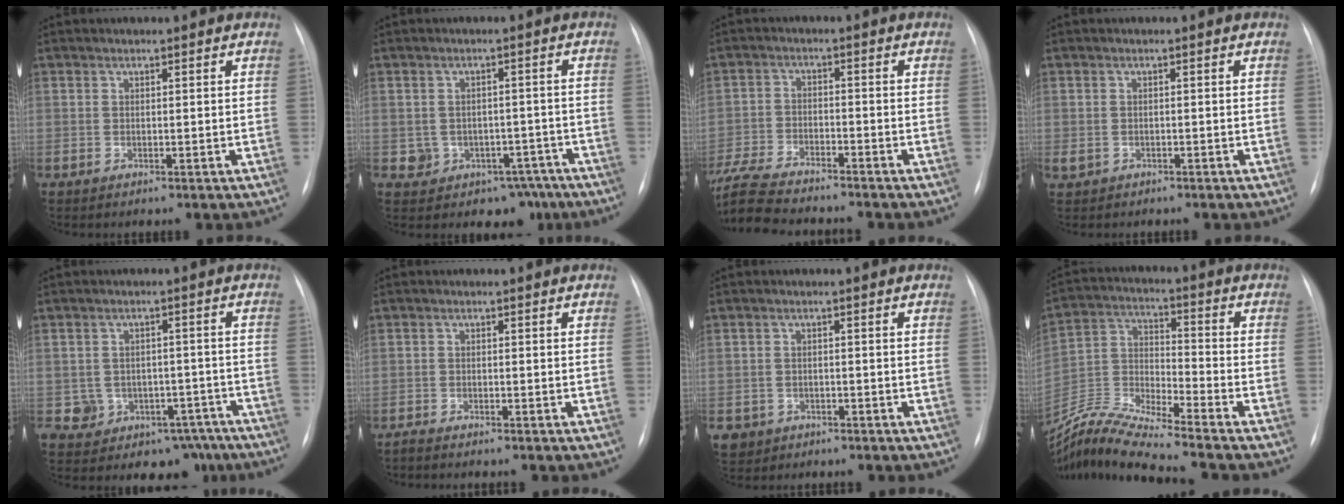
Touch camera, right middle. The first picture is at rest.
{"total": 7.0, "force": [-3.8, 5.8, 1.4], "torque": [-0.010, 0.024, -0.037]}
{"total": 13.2, "force": [-11.9, 2.0, 5.5], "torque": [-0.116, -0.009, -0.203]}
{"total": 1.6, "force": [-0.7, 1.3, 0.5], "torque": [-0.013, 0.001, -0.004]}
{"total": 9.0, "force": [-5.1, 7.3, 1.4], "torque": [-0.008, 0.028, -0.056]}
{"total": 2.0, "force": [-1.9, 0.0, 0.6], "torque": [-0.011, -0.005, -0.027]}
{"total": 3.9, "force": [-2.4, 3.1, 0.2], "torque": [-0.004, 0.006, -0.037]}
{"total": 14.2, "force": [-13.1, -1.4, 5.4], "torque": [-0.113, 0.002, -0.249]}